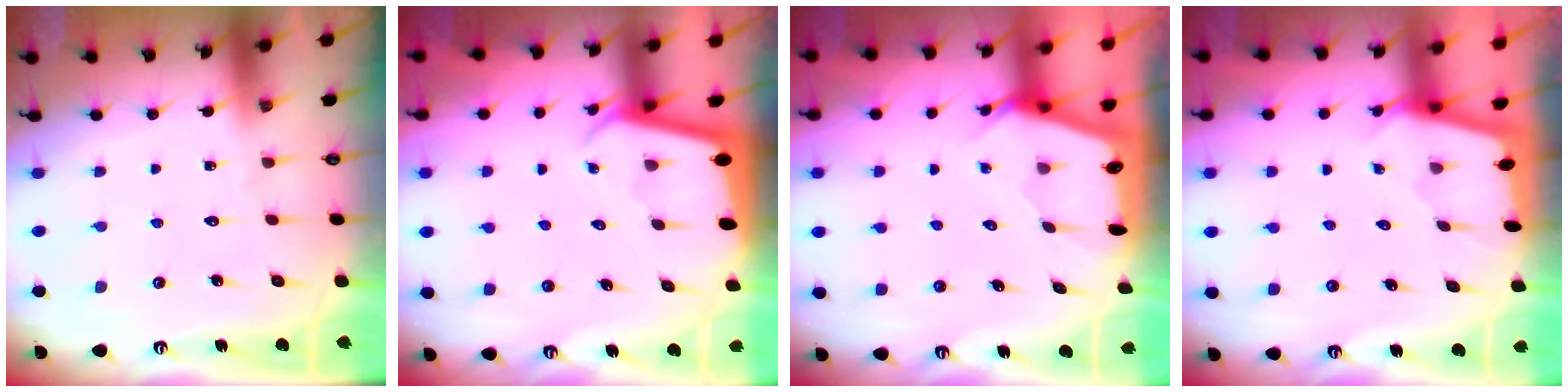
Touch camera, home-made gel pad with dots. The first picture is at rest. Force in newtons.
{"total": 2.1, "press": 2.1, "slide": 0.1}
{"total": 2.3, "press": 2.3, "slide": 0.3}
{"total": 1.8, "press": 1.8, "slide": 0.1}